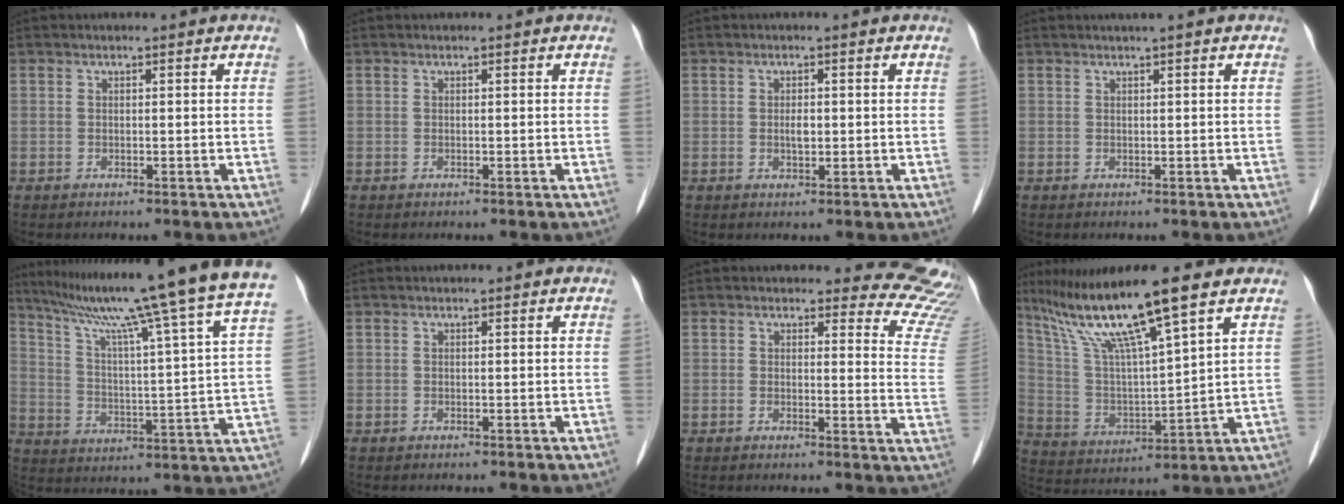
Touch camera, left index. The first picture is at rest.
{"total": 0.0}
{"total": 1.5, "force": [0.1, 0.7, 1.4], "torque": [-0.026, -0.001, 0.004]}
{"total": 1.0, "force": [0.7, -0.3, 0.6], "torque": [-0.013, 0.000, 0.018]}
{"total": 26.9, "force": [22.0, -1.6, 15.4], "torque": [-0.247, -0.047, 0.301]}
{"total": 0.0}
{"total": 10.5, "force": [10.3, 1.6, -0.5], "torque": [0.052, -0.109, 0.065]}
{"total": 14.7, "force": [10.6, -0.3, 10.2], "torque": [-0.197, 0.008, 0.200]}